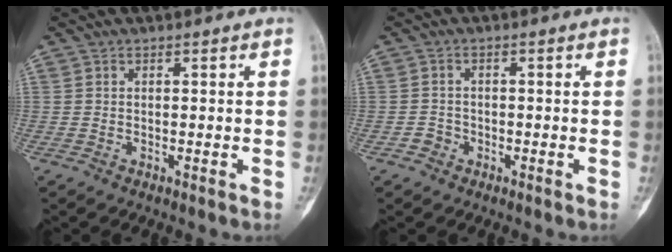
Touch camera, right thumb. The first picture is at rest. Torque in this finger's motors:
{"motor_torque": [0.37, -0.09, 0.44, -0.23, 0.13]}